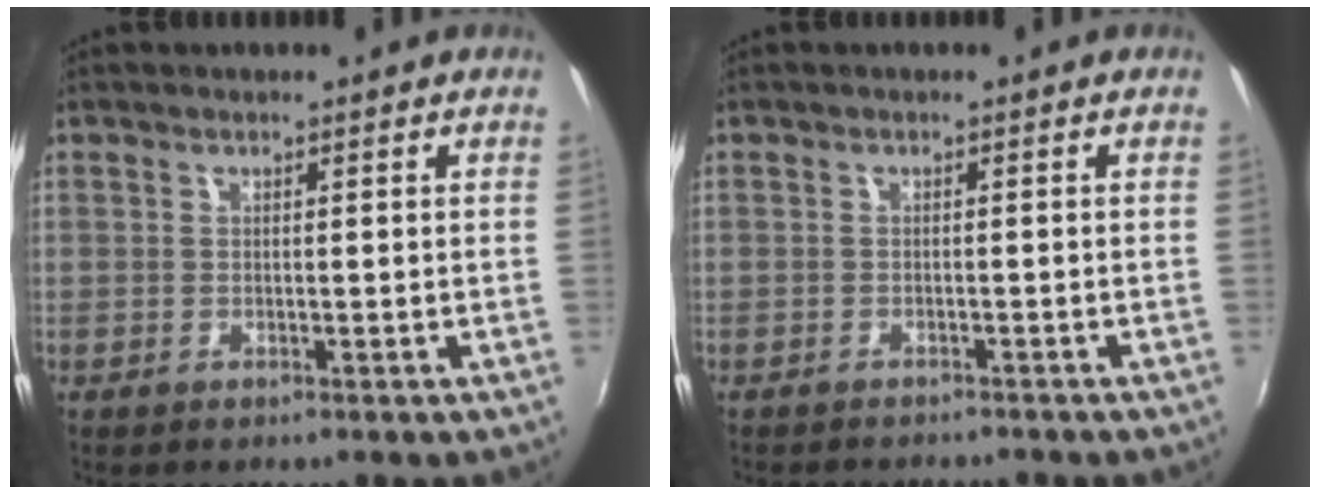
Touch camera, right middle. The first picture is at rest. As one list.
[{"total": 3.7, "force": [-3.5, 0.8, 1.0], "torque": [-0.029, -0.014, -0.052]}]